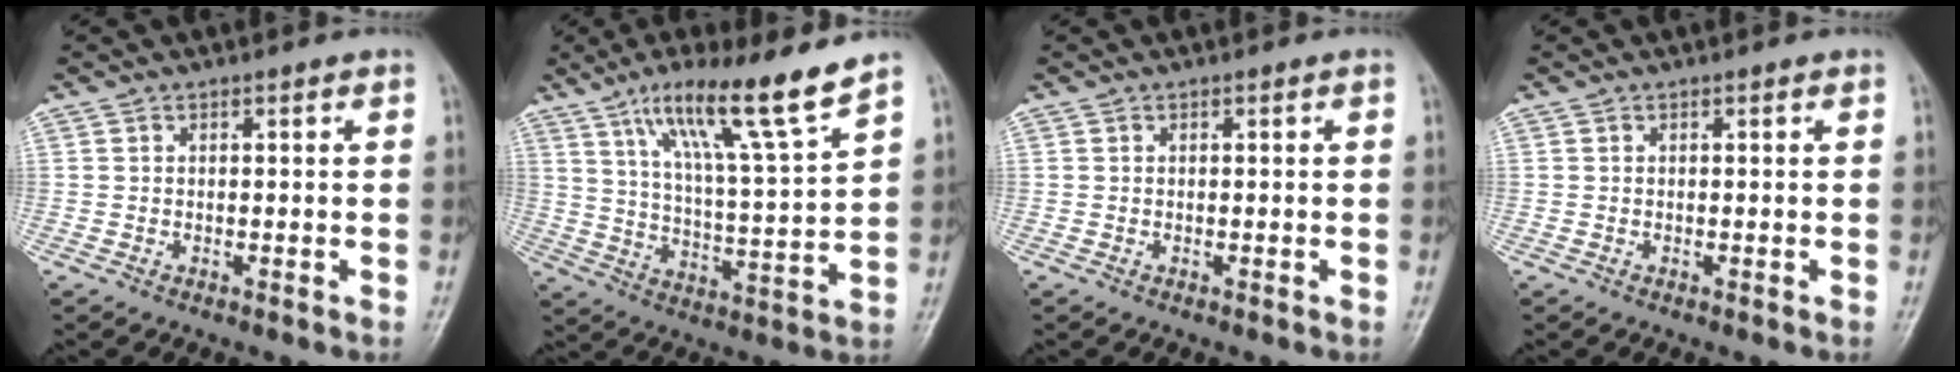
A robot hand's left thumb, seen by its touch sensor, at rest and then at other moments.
{"total": 15.5, "force": [10.6, 0.7, 11.4], "torque": [-0.185, -0.053, 0.181]}
{"total": 0.0}
{"total": 0.0}